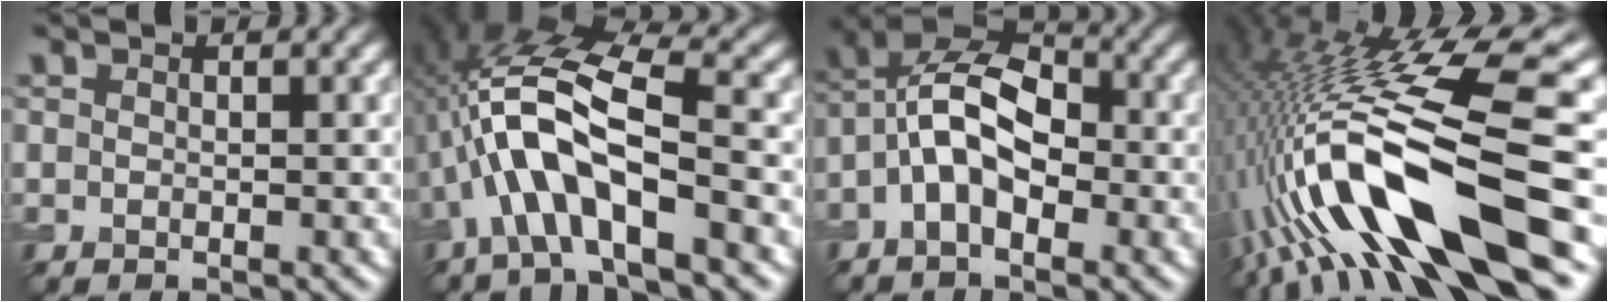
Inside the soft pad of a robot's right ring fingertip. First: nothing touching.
{"total": 8.6, "force": [-1.9, 2.8, 7.9], "torque": [-0.161, 0.018, -0.039]}
{"total": 7.7, "force": [-1.8, 4.2, 6.2], "torque": [-0.107, 0.021, -0.044]}
{"total": 15.6, "force": [-6.1, 3.4, 13.9], "torque": [-0.268, 0.014, -0.093]}